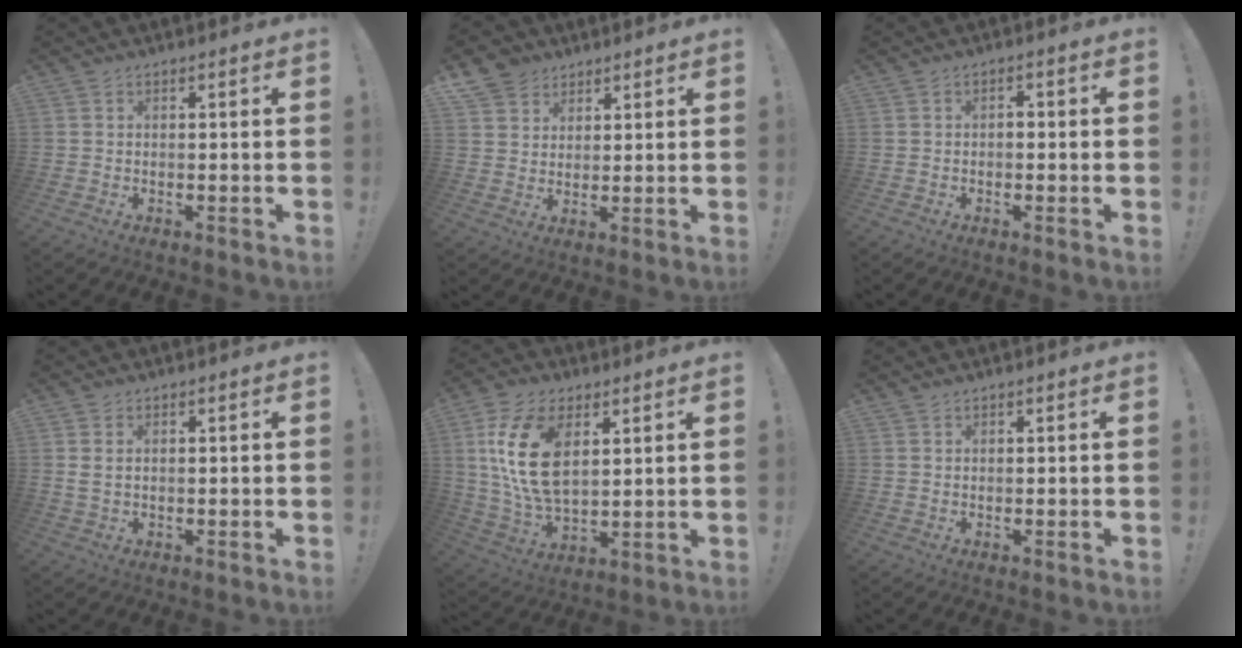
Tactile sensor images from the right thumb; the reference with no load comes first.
{"total": 7.2, "force": [4.8, 5.2, 1.1], "torque": [-0.019, -0.033, 0.096]}
{"total": 1.6, "force": [-1.2, 0.3, 1.0], "torque": [-0.024, 0.007, -0.022]}
{"total": 2.0, "force": [1.0, 1.1, 1.4], "torque": [-0.022, 0.001, 0.018]}
{"total": 18.2, "force": [6.0, 10.9, 13.3], "torque": [-0.267, -0.017, 0.104]}
{"total": 0.9, "force": [0.8, 0.3, 0.1], "torque": [0.001, -0.002, 0.016]}